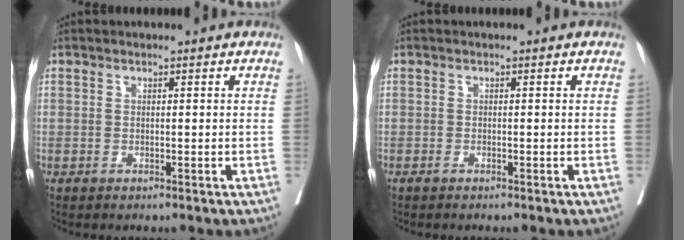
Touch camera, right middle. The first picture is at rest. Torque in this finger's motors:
{"motor_torque": [0.26, -0.23, 0.04, 0.01]}